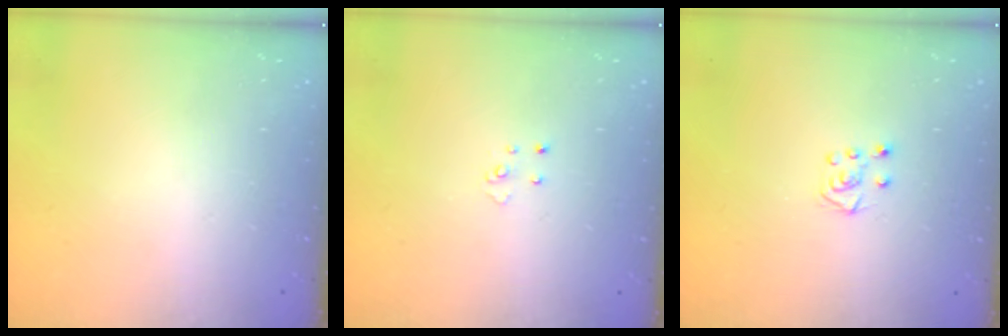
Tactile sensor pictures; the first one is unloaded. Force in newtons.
{"total": 3.2, "press": 3.2, "slide": 0.3}
{"total": 5.3, "press": 5.3, "slide": 0.6}